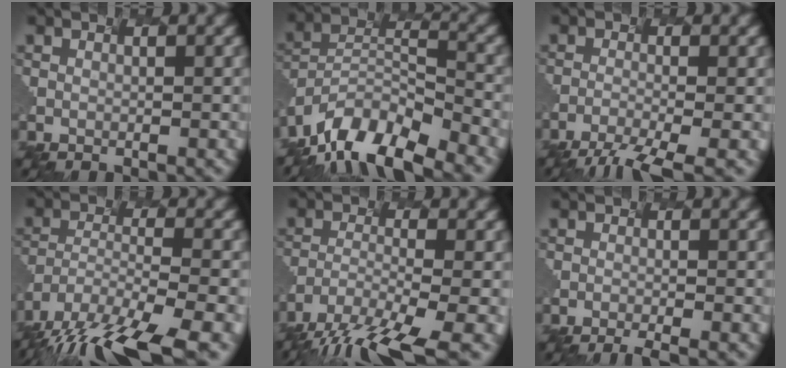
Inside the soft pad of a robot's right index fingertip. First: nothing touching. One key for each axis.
{"total": 11.9, "fx": -10.8, "fy": 2.6, "fz": 4.2, "tx": -0.112, "ty": -0.007, "tz": -0.161}
{"total": 4.9, "fx": -4.2, "fy": -0.2, "fz": 2.4, "tx": -0.050, "ty": -0.010, "tz": -0.059}
{"total": 13.1, "fx": -10.9, "fy": 2.6, "fz": 6.8, "tx": -0.182, "ty": -0.047, "tz": -0.147}
{"total": 9.1, "fx": -7.6, "fy": 0.8, "fz": 4.8, "tx": -0.115, "ty": -0.021, "tz": -0.108}
{"total": 2.3, "fx": -2.0, "fy": -0.4, "fz": 1.1, "tx": -0.014, "ty": -0.007, "tz": -0.008}